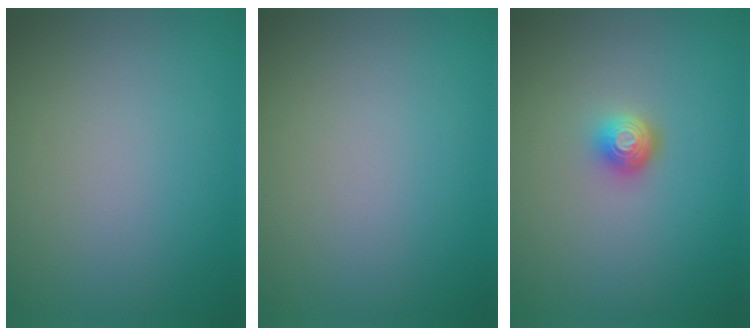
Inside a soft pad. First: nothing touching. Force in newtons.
{"total": 0.0}
{"total": 1.9, "press": 1.4, "slide": 1.3}